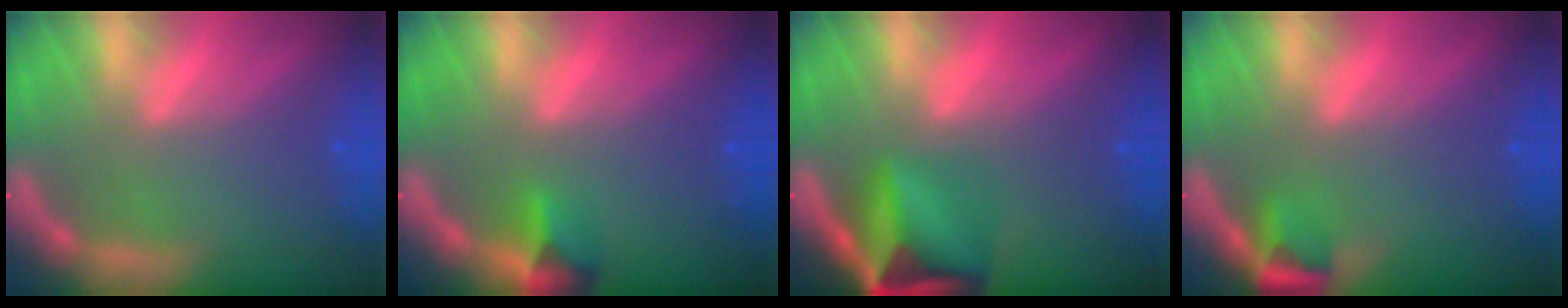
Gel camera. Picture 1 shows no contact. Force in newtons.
{"total": 2.4}
{"total": 9.5}
{"total": 2.4}